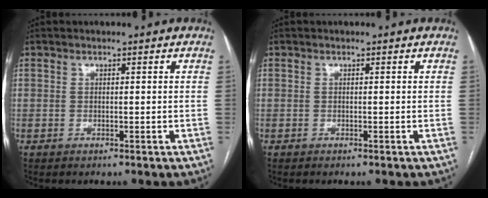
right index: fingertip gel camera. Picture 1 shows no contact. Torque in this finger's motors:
{"motor_torque": [0.18, 0.02, -0.02, 0.00]}